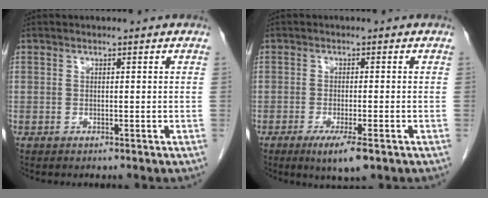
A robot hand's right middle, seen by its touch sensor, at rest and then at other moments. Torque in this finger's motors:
{"motor_torque": [0.92, -0.65, 0.35, 0.09]}